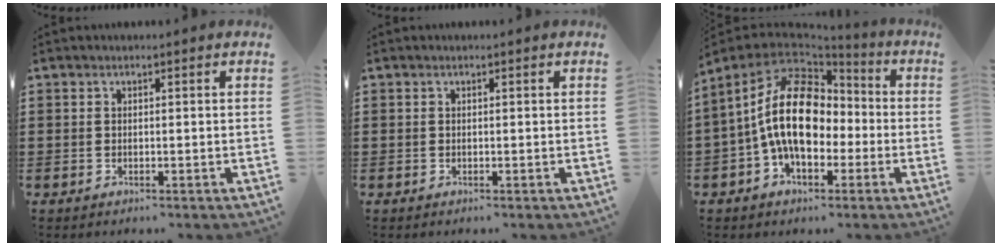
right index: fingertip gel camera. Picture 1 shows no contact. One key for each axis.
{"total": 0.0}
{"total": 14.7, "fx": 0.1, "fy": 8.7, "fz": 11.9, "tx": -0.269, "ty": 0.004, "tz": -0.007}